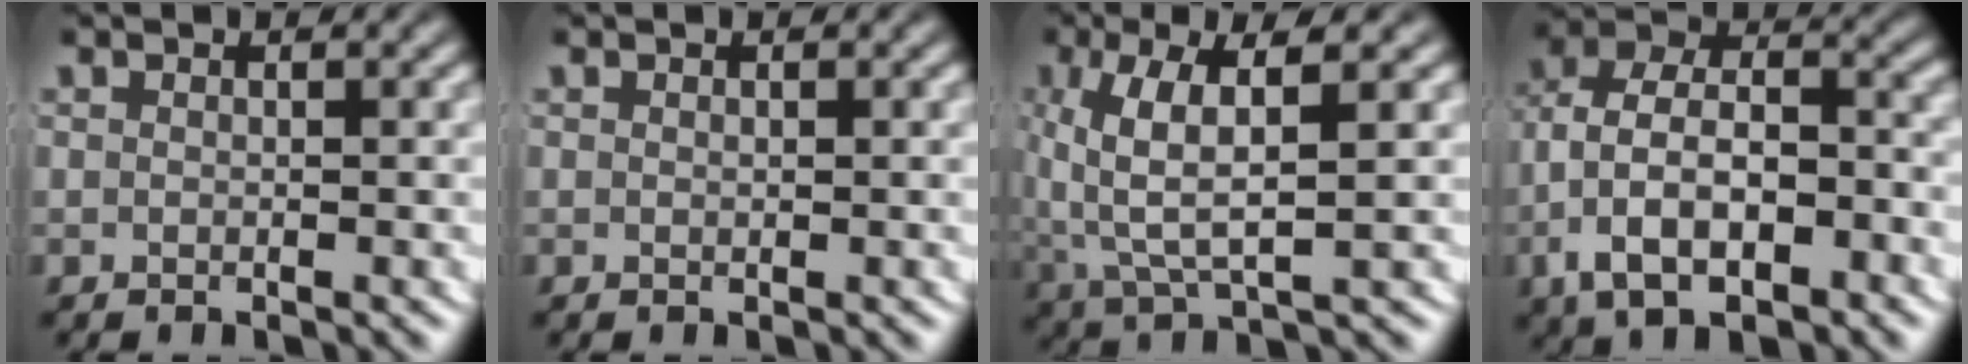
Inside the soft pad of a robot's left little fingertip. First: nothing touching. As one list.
[{"total": 0.0}, {"total": 5.5, "force": [0.9, 2.1, 5.0], "torque": [-0.104, -0.002, 0.024]}, {"total": 7.5, "force": [-1.5, 5.0, 5.4], "torque": [-0.107, -0.023, -0.016]}]